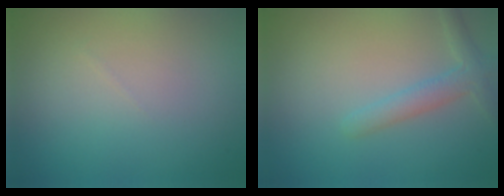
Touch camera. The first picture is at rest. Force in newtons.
{"total": 2.3, "press": 2.3, "slide": 0.1}